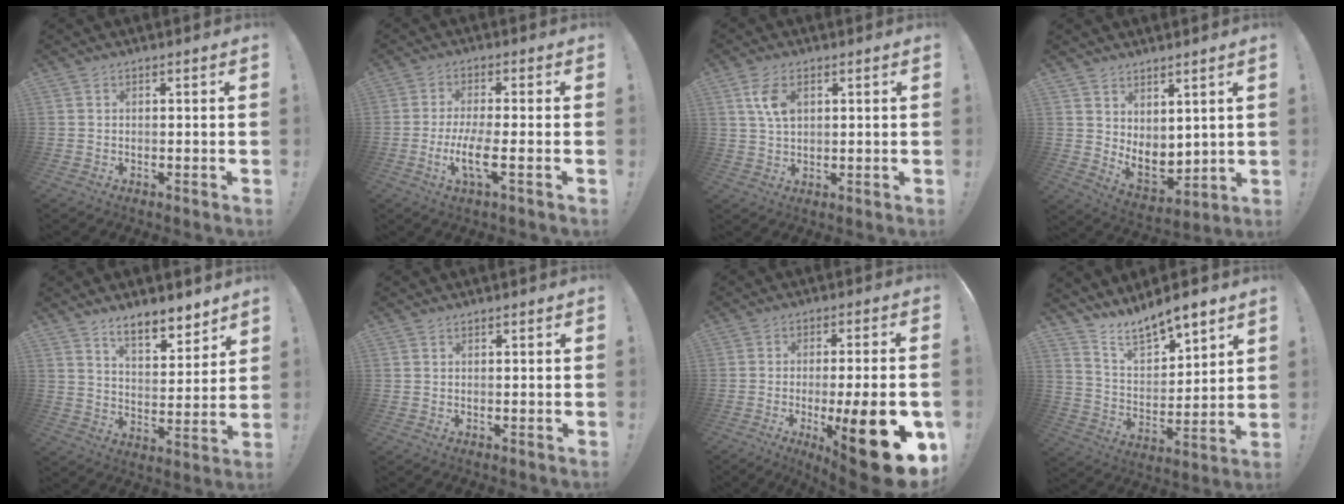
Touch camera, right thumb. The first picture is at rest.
{"total": 8.7, "force": [-2.1, 1.5, 8.3], "torque": [-0.174, -0.014, -0.043]}
{"total": 6.8, "force": [2.5, 3.7, 5.1], "torque": [-0.095, -0.005, 0.044]}
{"total": 7.2, "force": [3.1, 5.3, 3.8], "torque": [-0.041, -0.040, 0.071]}
{"total": 9.7, "force": [8.0, 3.2, 4.4], "torque": [-0.062, -0.060, 0.146]}
{"total": 0.6, "force": [0.5, 0.2, 0.1], "torque": [-0.002, 0.000, 0.011]}
{"total": 20.2, "force": [-6.3, 4.1, 18.8], "torque": [-0.250, 0.019, -0.083]}
{"total": 10.4, "force": [9.6, 3.0, 2.9], "torque": [-0.062, -0.078, 0.178]}